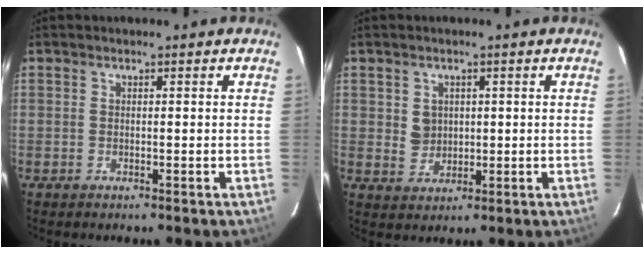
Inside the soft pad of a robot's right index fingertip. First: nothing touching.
{"total": 3.7, "force": [0.7, 3.3, 1.4], "torque": [-0.024, 0.005, 0.019]}